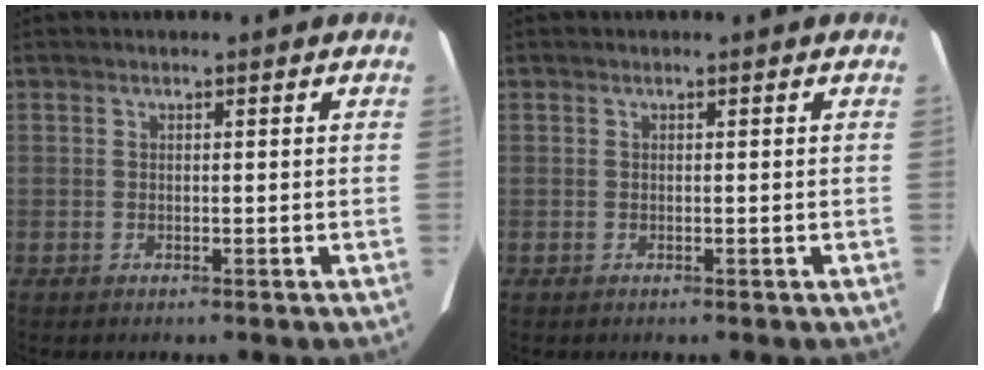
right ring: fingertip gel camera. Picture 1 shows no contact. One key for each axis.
{"total": 0.0}